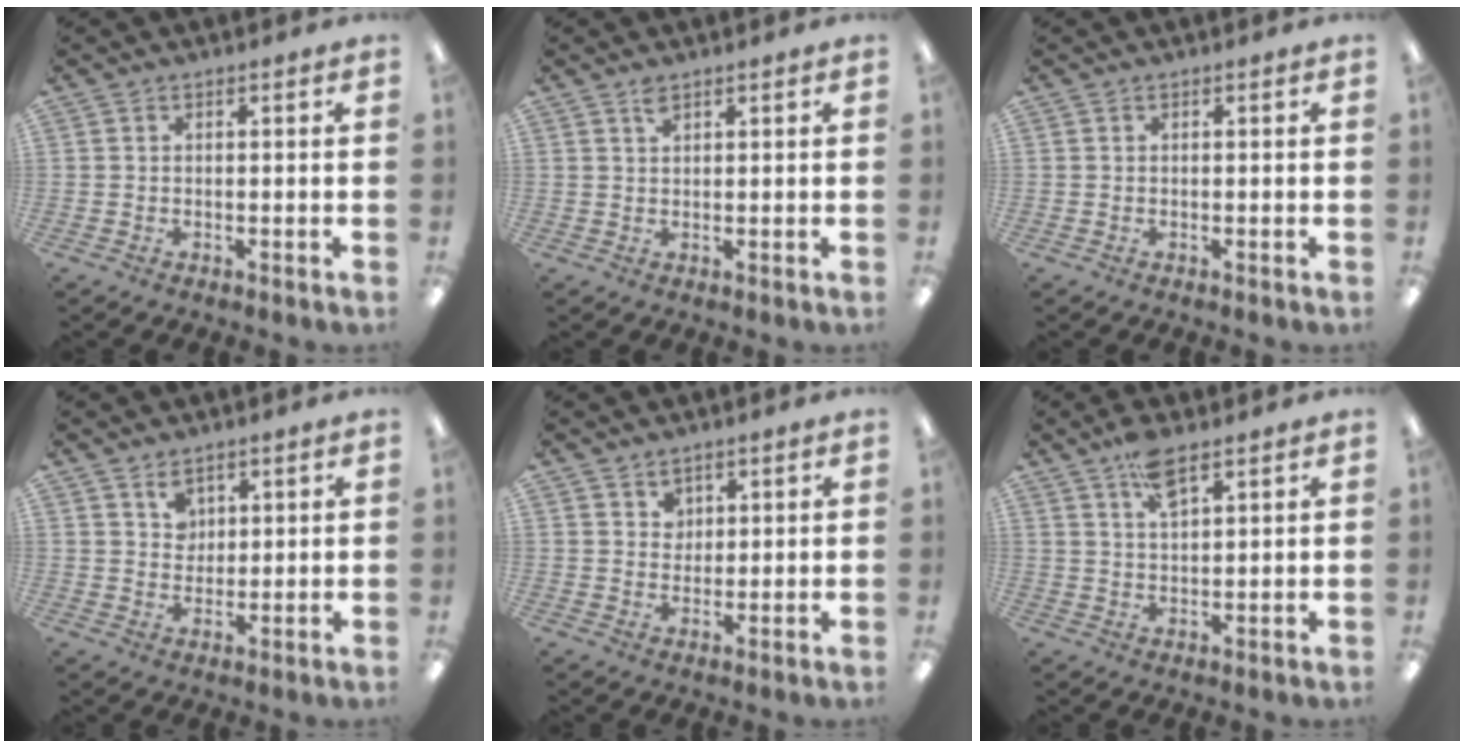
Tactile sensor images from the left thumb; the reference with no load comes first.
{"total": 1.9, "force": [1.5, 0.7, 1.0], "torque": [-0.017, -0.003, 0.025]}
{"total": 0.0}
{"total": 4.2, "force": [2.7, 3.0, 1.1], "torque": [-0.006, -0.009, 0.047]}
{"total": 3.2, "force": [2.1, 2.4, 0.5], "torque": [0.008, -0.010, 0.035]}
{"total": 6.3, "force": [4.2, 2.1, 4.2], "torque": [-0.079, -0.011, 0.072]}